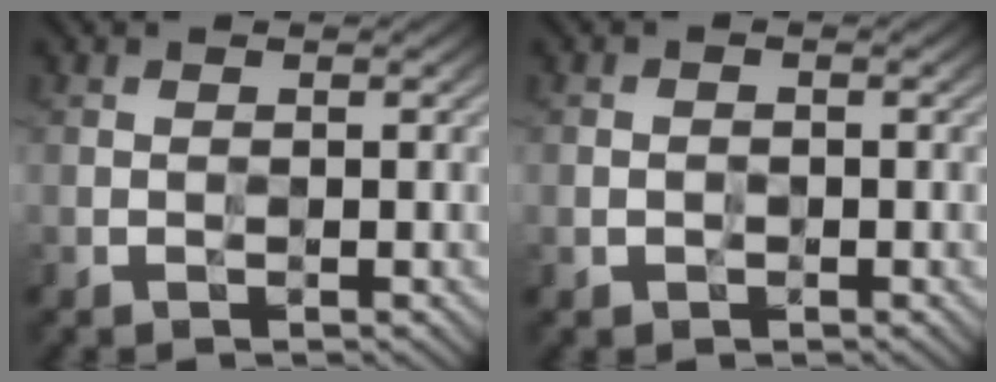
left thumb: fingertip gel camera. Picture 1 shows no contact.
{"total": 1.0, "force": [-0.4, 0.8, 0.3], "torque": [-0.003, -0.003, -0.010]}